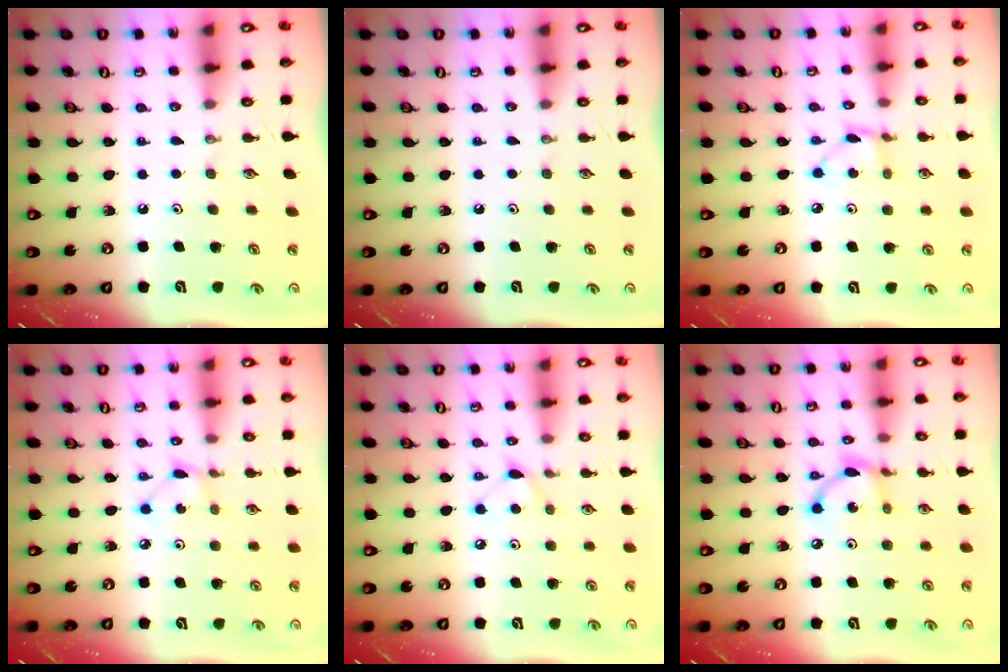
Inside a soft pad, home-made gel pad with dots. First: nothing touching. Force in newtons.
{"total": 0.0}
{"total": 2.9, "press": 2.9, "slide": 0.2}
{"total": 1.9, "press": 1.9, "slide": 0.1}
{"total": 5.2, "press": 5.1, "slide": 0.6}
{"total": 8.2, "press": 8.2, "slide": 0.5}